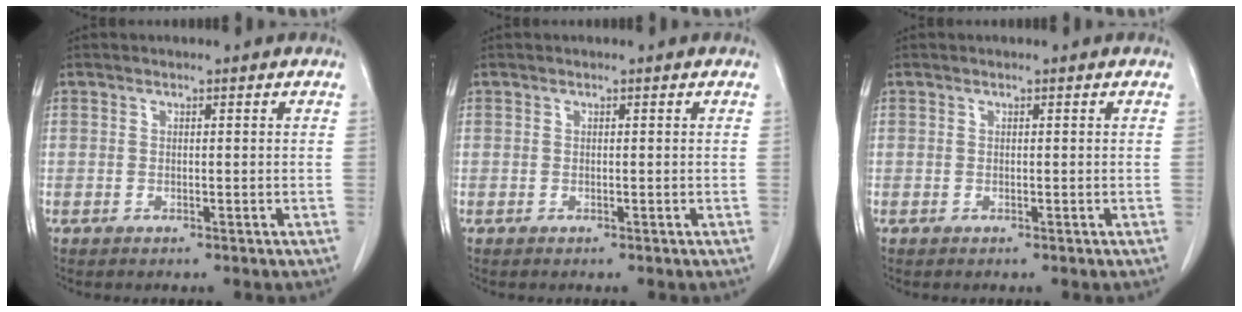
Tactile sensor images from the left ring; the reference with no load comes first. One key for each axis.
{"total": 0.0}
{"total": 0.0}